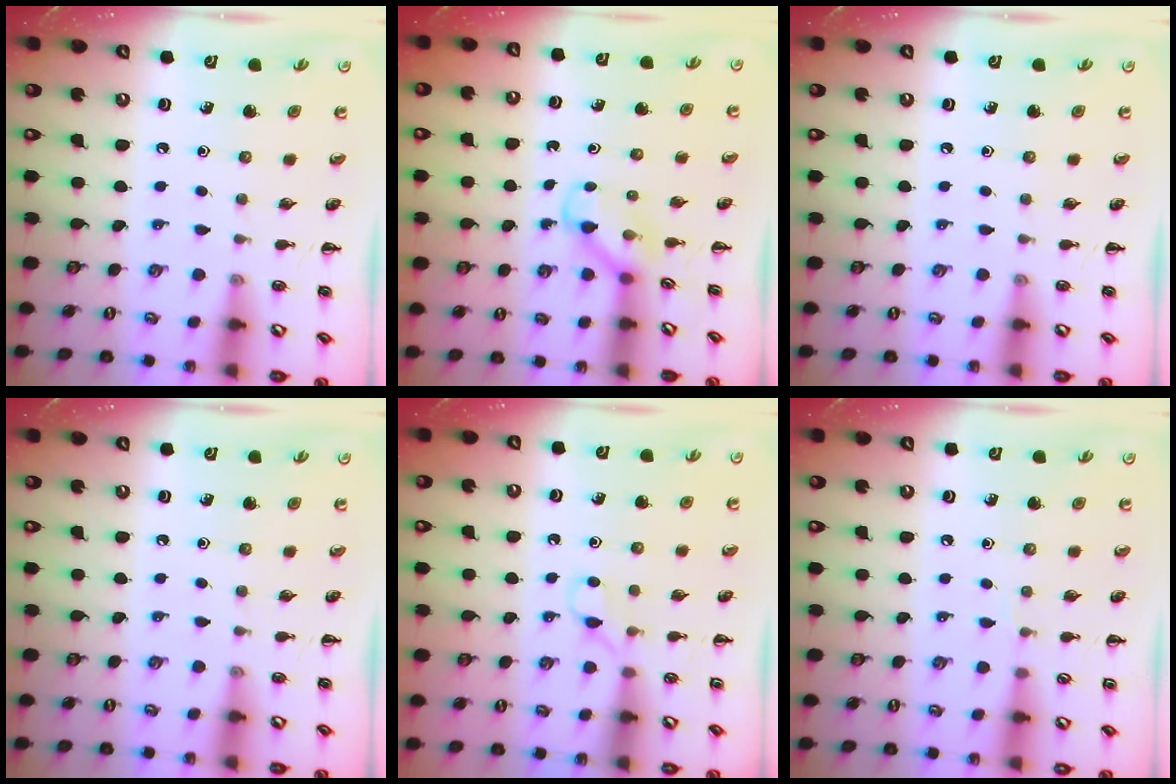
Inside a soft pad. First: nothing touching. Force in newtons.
{"total": 3.2, "press": 3.0, "slide": 1.1}
{"total": 0.0}
{"total": 0.0}
{"total": 4.5, "press": 4.2, "slide": 1.5}
{"total": 3.1, "press": 2.9, "slide": 1.1}